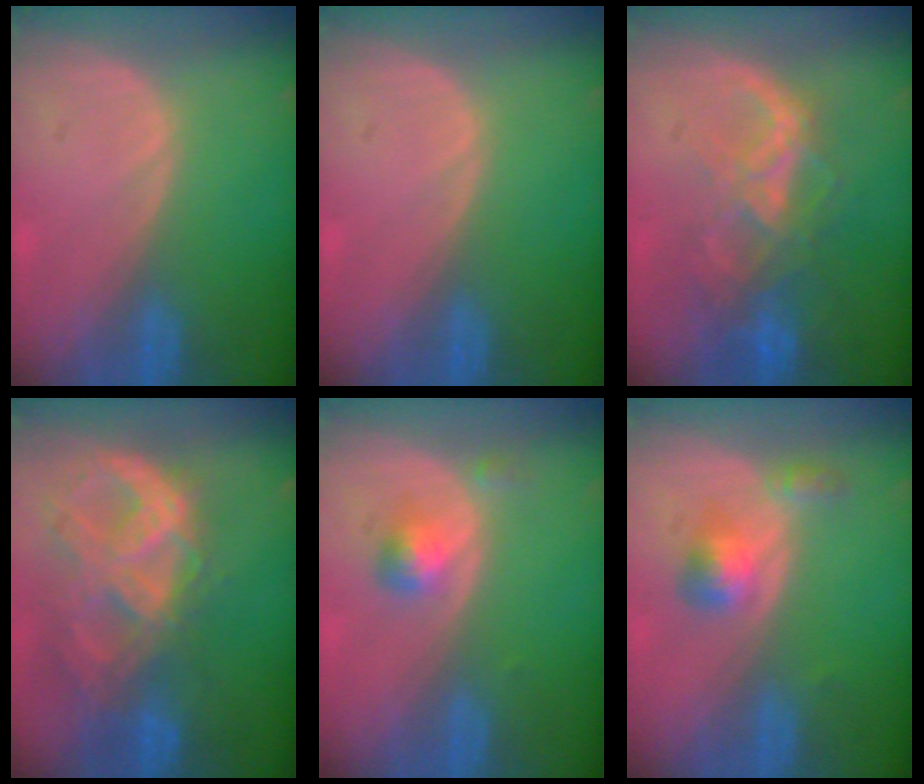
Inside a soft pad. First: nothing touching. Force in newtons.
{"total": 0.0}
{"total": 8.8, "press": 7.4, "slide": 4.7}
{"total": 10.9, "press": 9.3, "slide": 5.8}
{"total": 2.8, "press": 2.7, "slide": 0.2}
{"total": 3.9, "press": 3.7, "slide": 1.4}